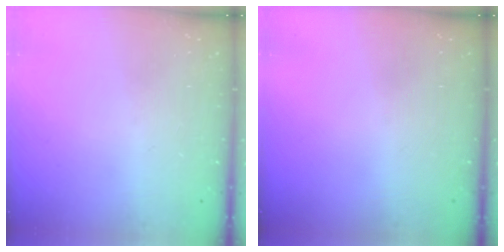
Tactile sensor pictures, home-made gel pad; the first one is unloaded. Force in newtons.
{"total": 0.0}